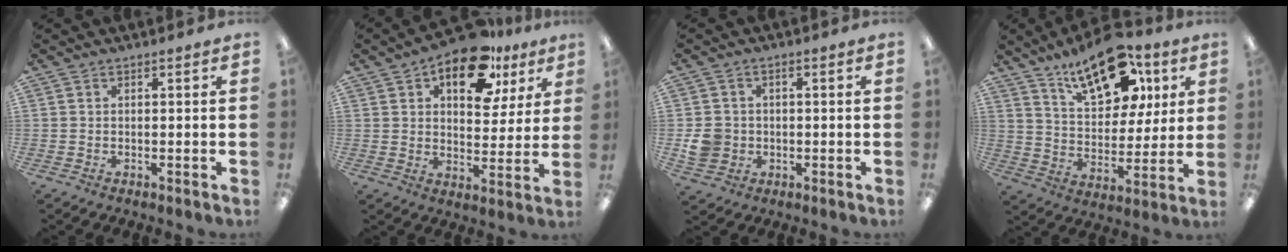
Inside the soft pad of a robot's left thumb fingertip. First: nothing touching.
{"total": 15.2, "force": [9.5, 7.9, 9.0], "torque": [-0.121, -0.043, 0.159]}
{"total": 5.6, "force": [-0.7, 5.2, 2.0], "torque": [-0.037, 0.012, -0.008]}
{"total": 19.6, "force": [12.1, 10.2, 11.4], "torque": [-0.171, -0.055, 0.208]}